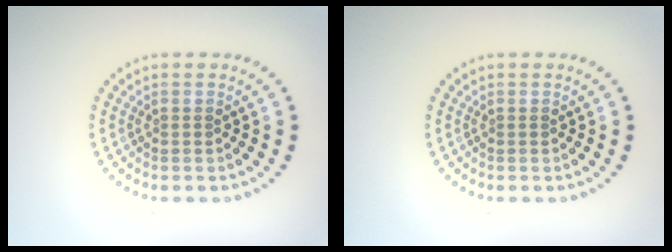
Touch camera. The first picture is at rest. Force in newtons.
{"total": 0.0}